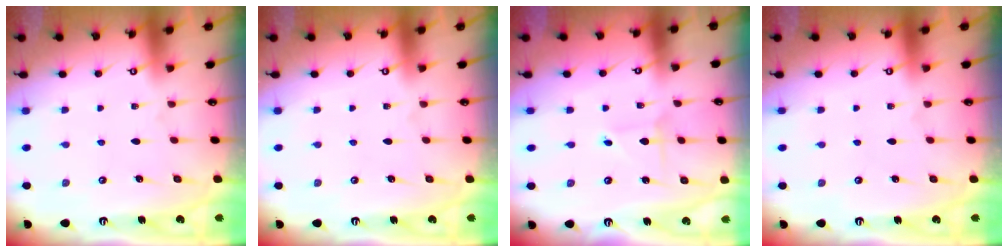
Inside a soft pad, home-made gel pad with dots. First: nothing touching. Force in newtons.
{"total": 0.0}
{"total": 0.8, "press": 0.8, "slide": 0.0}
{"total": 0.0}